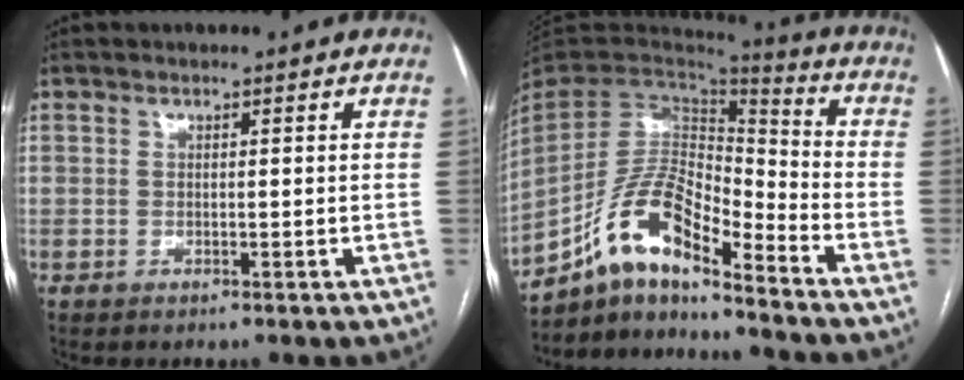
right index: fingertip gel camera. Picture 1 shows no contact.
{"total": 13.8, "force": [-9.7, 3.9, 9.0], "torque": [-0.179, 0.030, -0.176]}